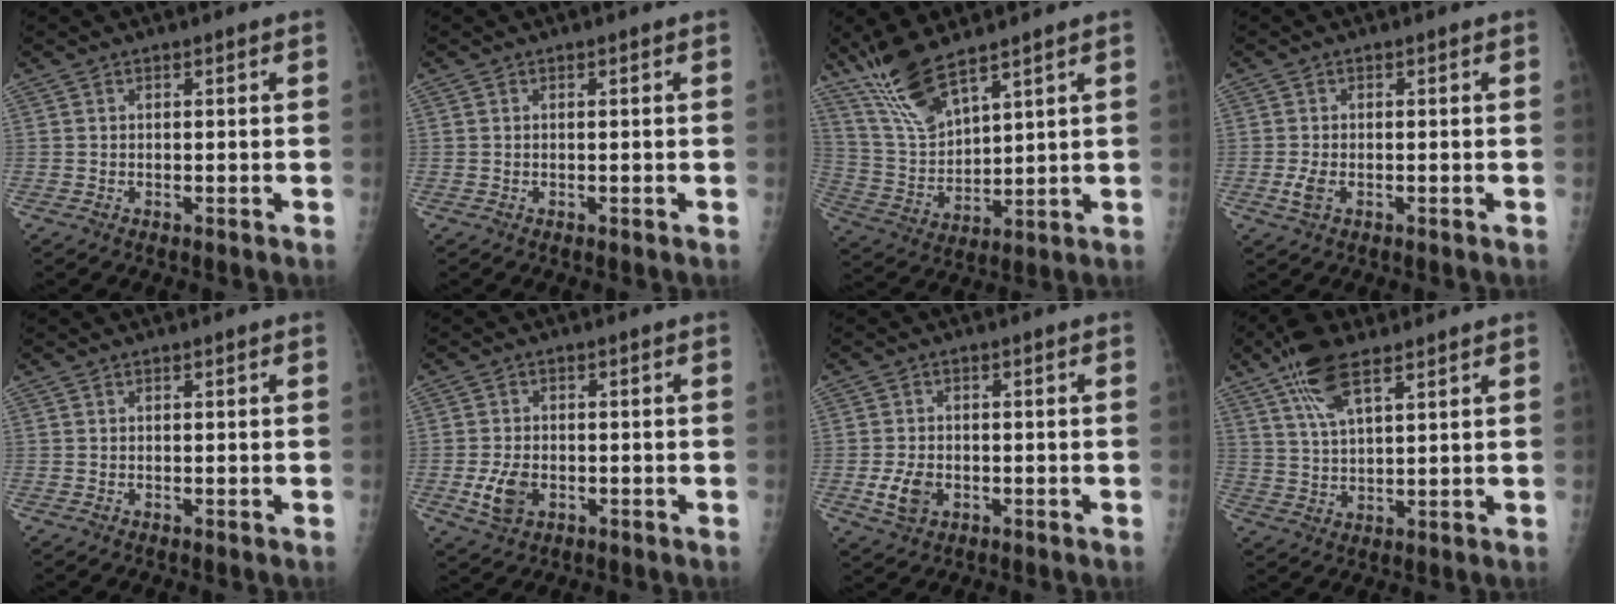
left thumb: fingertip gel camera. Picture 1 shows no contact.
{"total": 0.0}
{"total": 7.6, "force": [6.1, 1.7, 4.2], "torque": [-0.082, -0.031, 0.133]}
{"total": 2.2, "force": [-0.6, 1.3, 1.7], "torque": [-0.042, -0.003, -0.016]}
{"total": 0.0}
{"total": 5.2, "force": [-1.4, 3.5, 3.5], "torque": [-0.063, 0.001, -0.023]}
{"total": 4.7, "force": [-1.3, 3.4, 3.0], "torque": [-0.050, 0.000, -0.020]}
{"total": 9.3, "force": [5.8, 3.4, 6.5], "torque": [-0.119, -0.013, 0.111]}